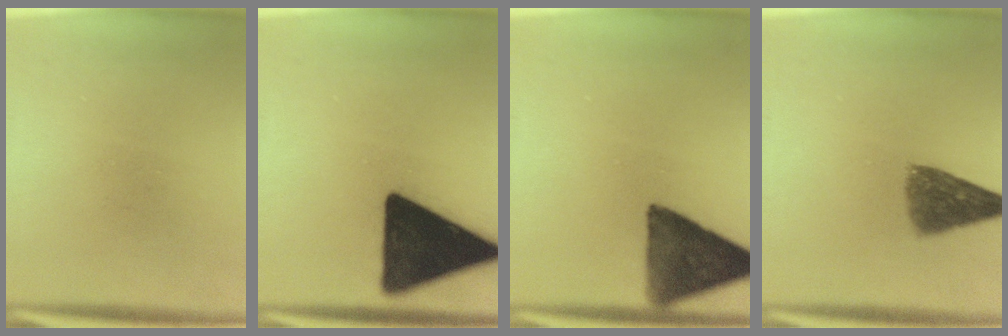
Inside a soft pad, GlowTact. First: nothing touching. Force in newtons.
{"total": 19.6}
{"total": 13.0}
{"total": 7.2}